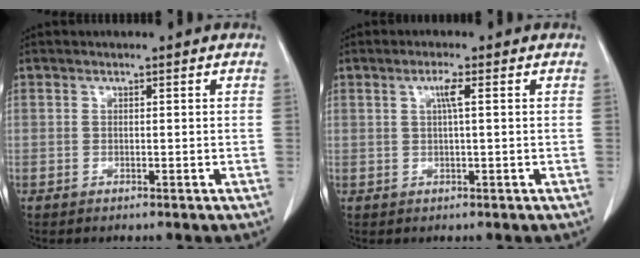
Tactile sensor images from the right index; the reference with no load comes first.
{"total": 2.2, "force": [0.6, 0.0, 2.1], "torque": [-0.042, 0.003, 0.010]}